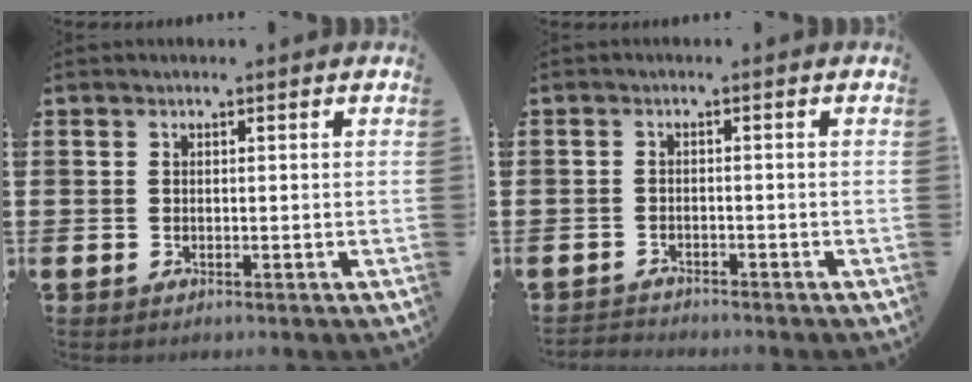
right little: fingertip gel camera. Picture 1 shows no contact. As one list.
[{"total": 1.4, "force": [-1.4, 0.1, -0.2], "torque": [-0.001, 0.003, -0.030]}]